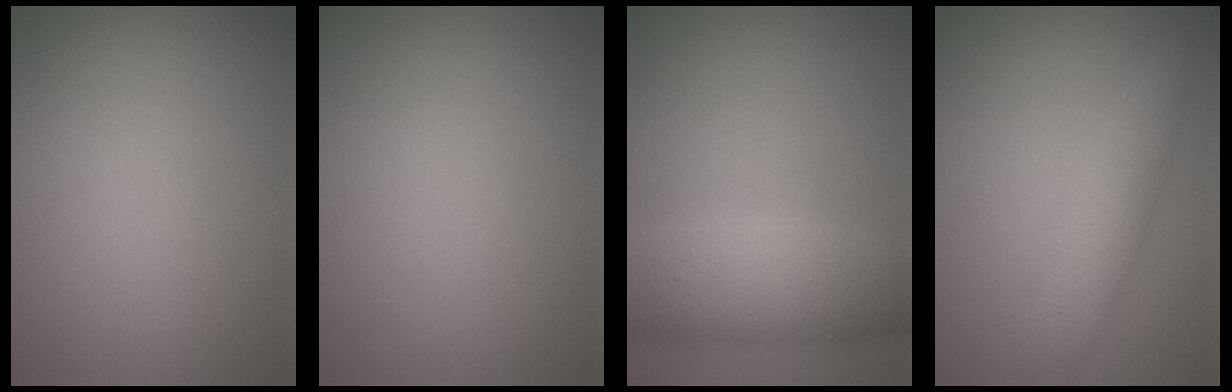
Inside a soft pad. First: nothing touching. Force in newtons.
{"total": 0.0}
{"total": 7.2, "press": 7.2, "slide": 0.2}
{"total": 2.9, "press": 2.9, "slide": 0.1}